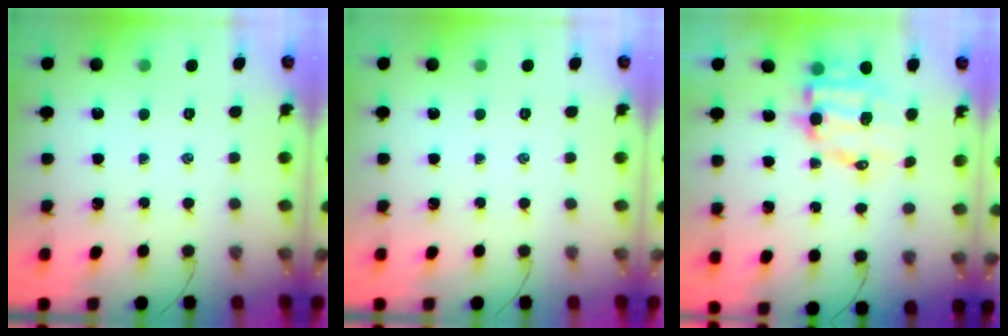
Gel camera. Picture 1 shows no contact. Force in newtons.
{"total": 0.0}
{"total": 9.4, "press": 9.1, "slide": 2.2}